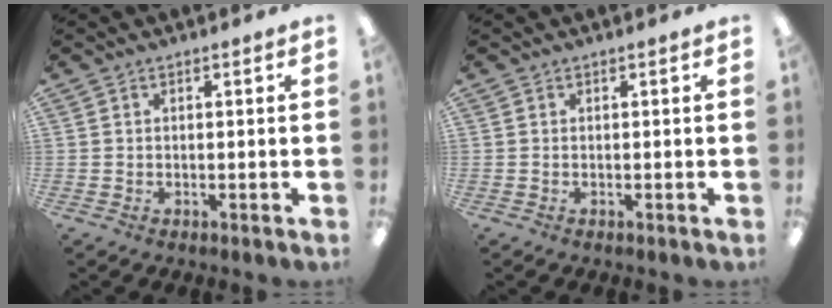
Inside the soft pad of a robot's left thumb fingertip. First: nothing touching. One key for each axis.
{"total": 0.0}